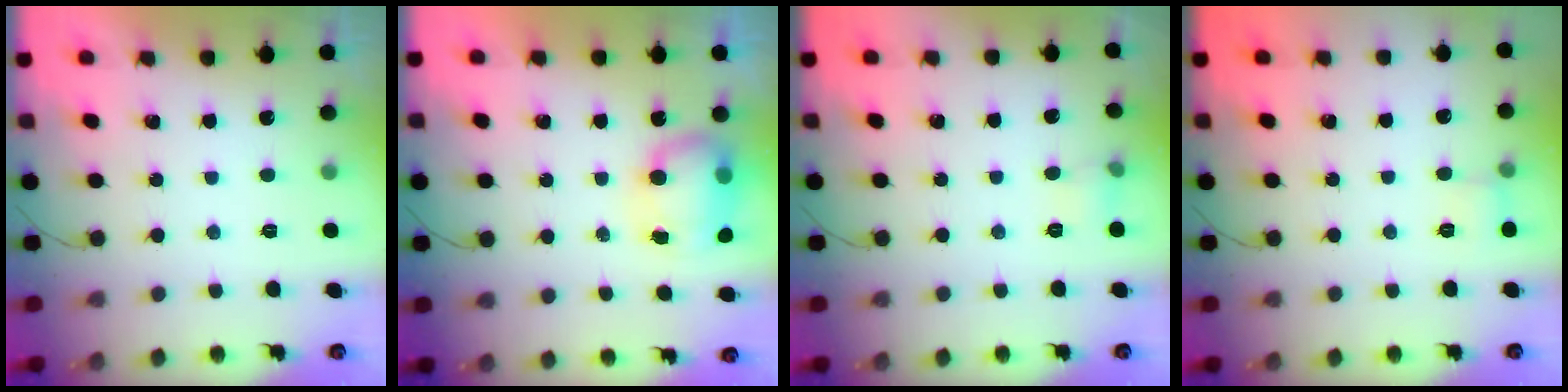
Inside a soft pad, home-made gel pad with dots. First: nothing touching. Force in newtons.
{"total": 8.3, "press": 8.3, "slide": 0.9}
{"total": 4.6, "press": 4.4, "slide": 1.4}
{"total": 6.7, "press": 6.4, "slide": 2.0}